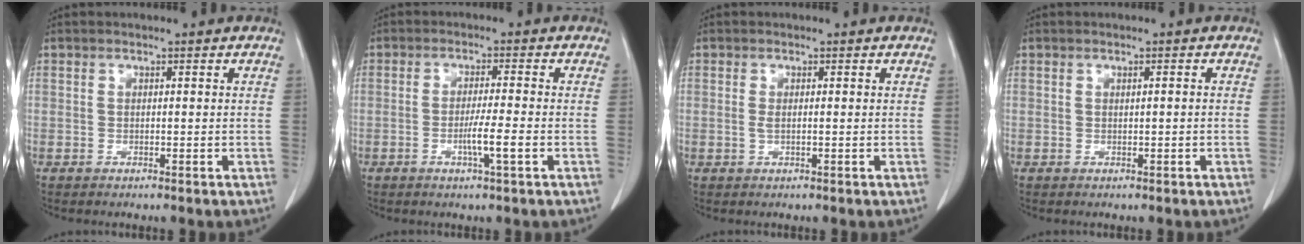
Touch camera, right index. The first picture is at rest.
{"total": 4.4, "force": [-1.4, -0.4, 4.1], "torque": [-0.071, -0.006, -0.026]}
{"total": 1.1, "force": [0.0, 0.3, 1.1], "torque": [-0.024, -0.003, 0.000]}
{"total": 0.6, "force": [0.0, 0.0, 0.6], "torque": [-0.010, 0.000, 0.002]}